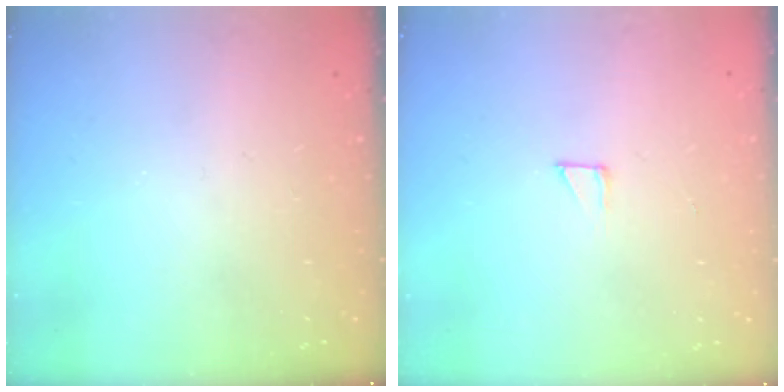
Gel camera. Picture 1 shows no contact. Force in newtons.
{"total": 2.3, "press": 2.3, "slide": 0.2}